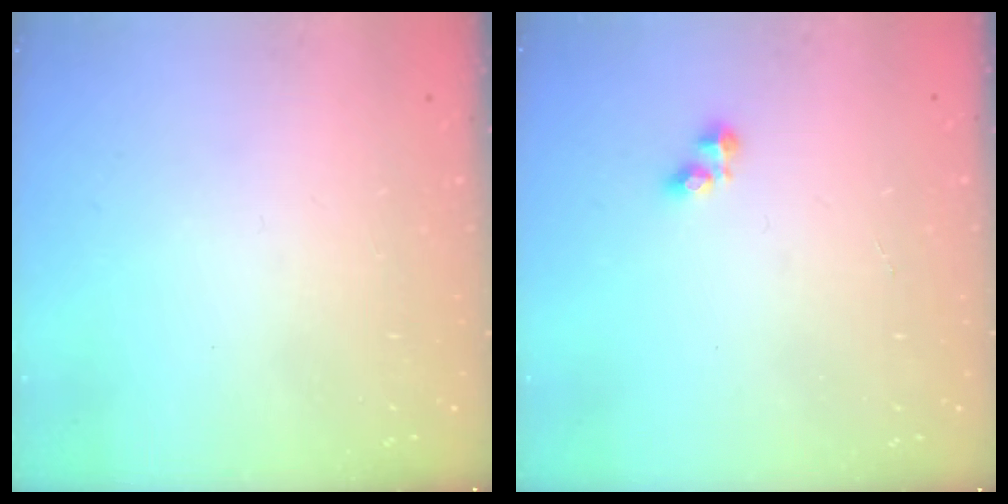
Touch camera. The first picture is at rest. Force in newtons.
{"total": 2.1, "press": 2.1, "slide": 0.3}